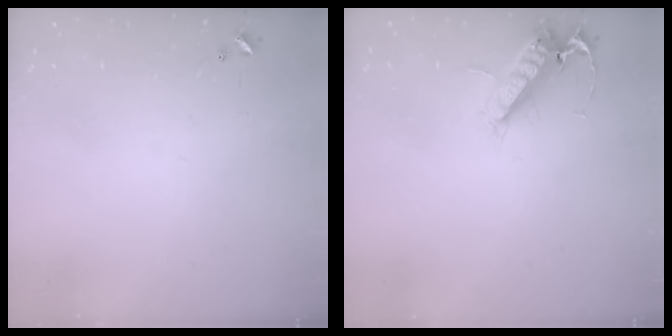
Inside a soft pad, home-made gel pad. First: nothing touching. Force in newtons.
{"total": 13.1, "press": 13.0, "slide": 2.0}